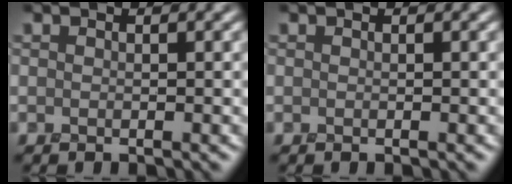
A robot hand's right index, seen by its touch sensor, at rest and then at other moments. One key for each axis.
{"total": 0.0}